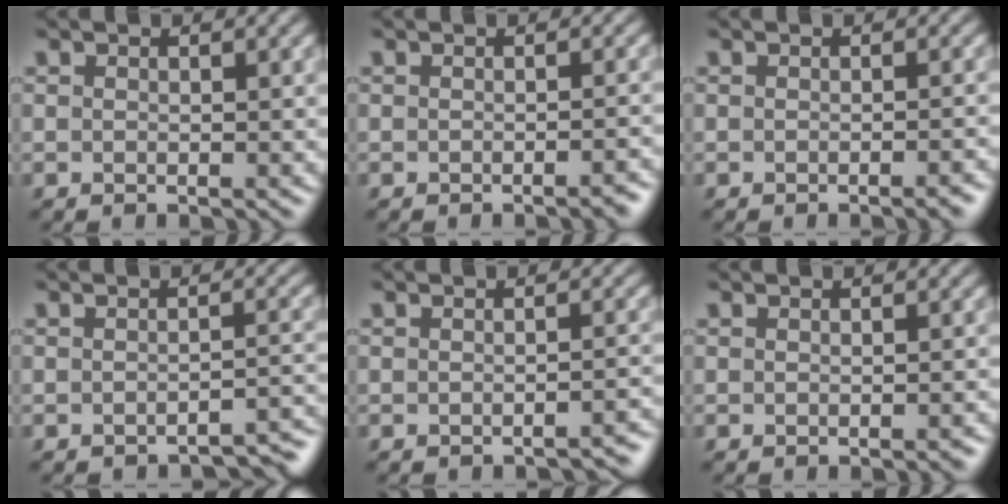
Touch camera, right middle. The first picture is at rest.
{"total": 1.5, "force": [-1.0, 0.4, 1.0], "torque": [-0.007, 0.003, -0.015]}
{"total": 1.7, "force": [-0.9, 0.4, 1.3], "torque": [-0.009, 0.002, -0.014]}
{"total": 2.7, "force": [-2.5, 0.4, 0.8], "torque": [-0.005, 0.006, -0.030]}
{"total": 1.8, "force": [-1.7, 0.2, 0.5], "torque": [0.001, 0.007, -0.020]}
{"total": 0.8, "force": [-0.4, 0.2, 0.6], "torque": [-0.006, 0.002, -0.005]}